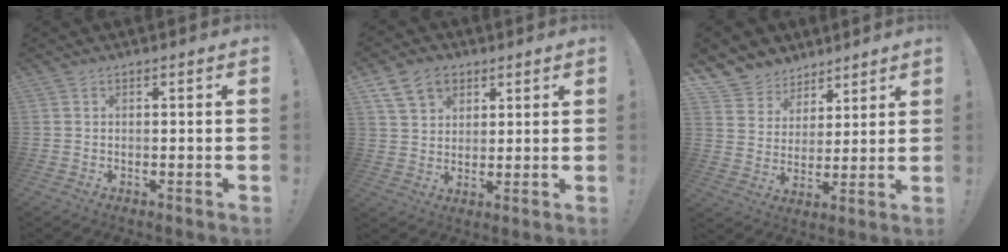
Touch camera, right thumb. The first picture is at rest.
{"total": 10.2, "force": [5.5, 7.5, 4.3], "torque": [-0.070, -0.017, 0.110]}
{"total": 8.3, "force": [5.7, 6.1, 0.4], "torque": [-0.018, -0.052, 0.117]}